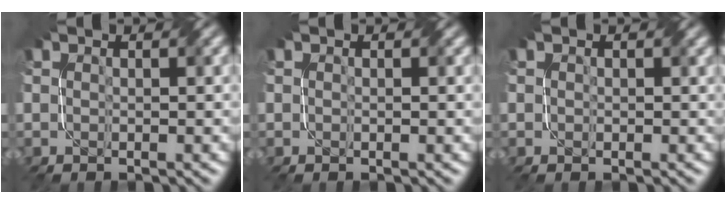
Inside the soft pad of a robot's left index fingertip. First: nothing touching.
{"total": 0.0}
{"total": 1.0, "force": [0.6, 0.8, 0.2], "torque": [-0.001, -0.001, 0.001]}